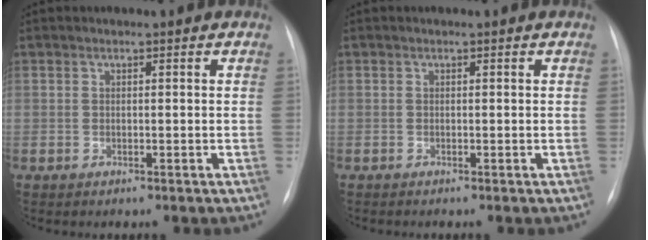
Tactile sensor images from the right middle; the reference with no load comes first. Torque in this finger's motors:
{"motor_torque": [-0.12, 0.08, -0.14, -0.03]}